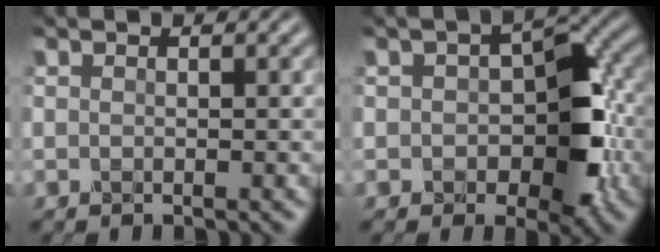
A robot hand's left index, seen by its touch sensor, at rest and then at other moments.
{"total": 6.6, "force": [-1.0, 4.0, 5.2], "torque": [-0.062, 0.004, -0.019]}